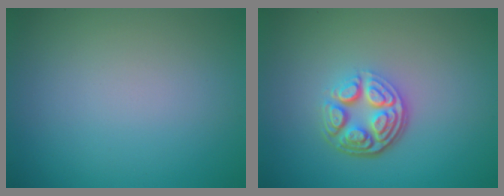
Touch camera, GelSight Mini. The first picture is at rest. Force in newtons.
{"total": 4.8, "press": 3.4, "slide": 3.4}